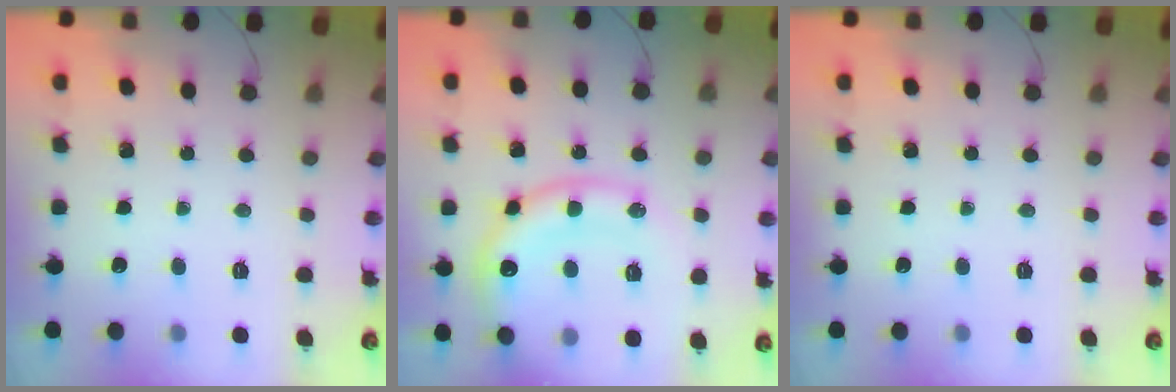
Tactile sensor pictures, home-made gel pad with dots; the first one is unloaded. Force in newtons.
{"total": 18.5, "press": 18.4, "slide": 1.9}
{"total": 0.0}